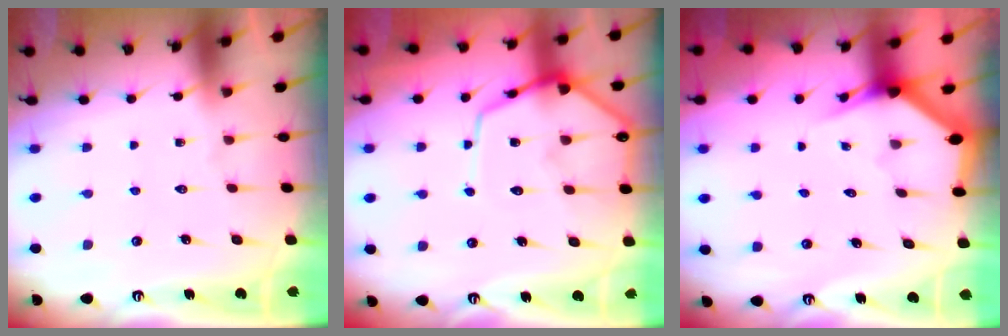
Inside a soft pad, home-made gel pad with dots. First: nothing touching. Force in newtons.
{"total": 10.4, "press": 10.4, "slide": 1.1}
{"total": 2.8, "press": 2.8, "slide": 0.0}